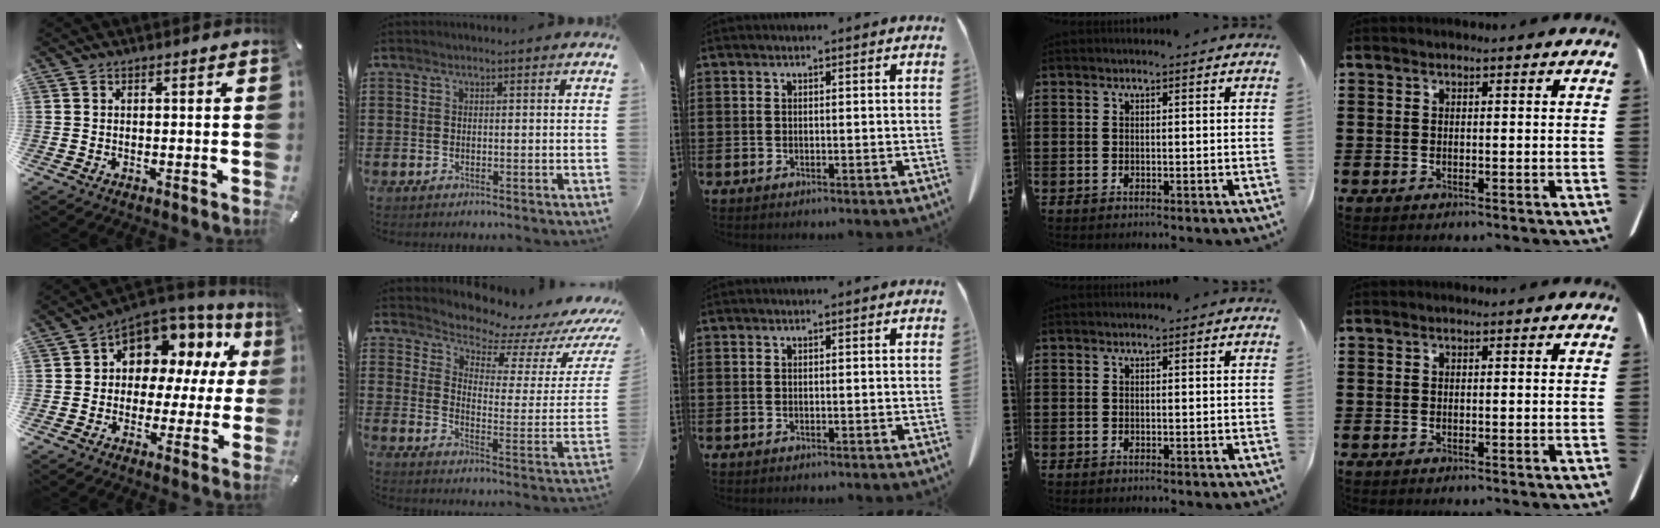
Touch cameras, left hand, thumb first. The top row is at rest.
{"thumb": {"total": 9.9, "force": [4.5, 7.7, 4.3], "torque": [-0.074, -0.046, 0.086]}, "index": {"total": 5.9, "force": [5.8, 1.0, 1.0], "torque": [-0.039, -0.059, 0.095]}}